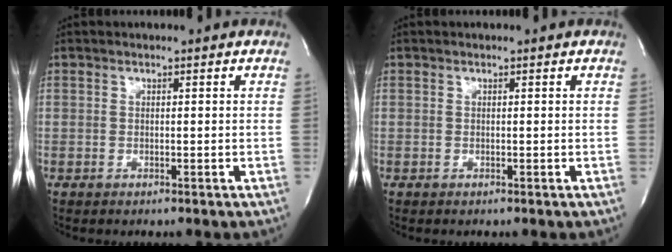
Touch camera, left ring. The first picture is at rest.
{"total": 0.0}